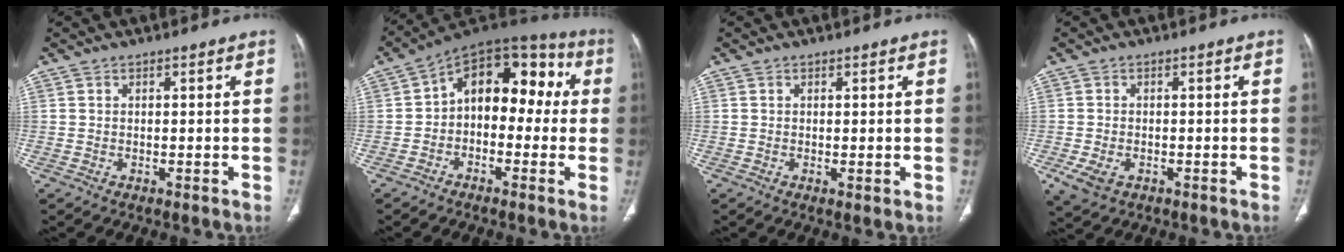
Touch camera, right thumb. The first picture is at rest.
{"total": 15.0, "force": [0.7, 9.7, 11.5], "torque": [-0.111, 0.059, -0.009]}
{"total": 0.7, "force": [0.0, 0.1, 0.7], "torque": [-0.018, -0.006, 0.000]}
{"total": 4.3, "force": [-1.8, 2.8, 2.8], "torque": [-0.064, -0.001, -0.023]}